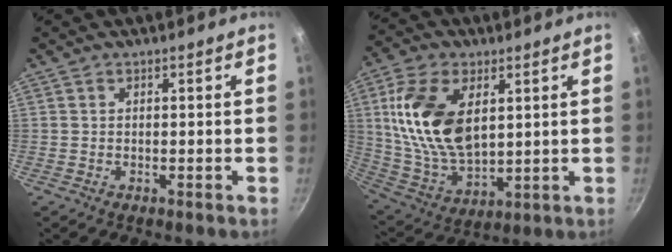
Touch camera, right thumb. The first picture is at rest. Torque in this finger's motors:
{"motor_torque": [0.66, 2.66, 1.72, 0.47, 0.50]}